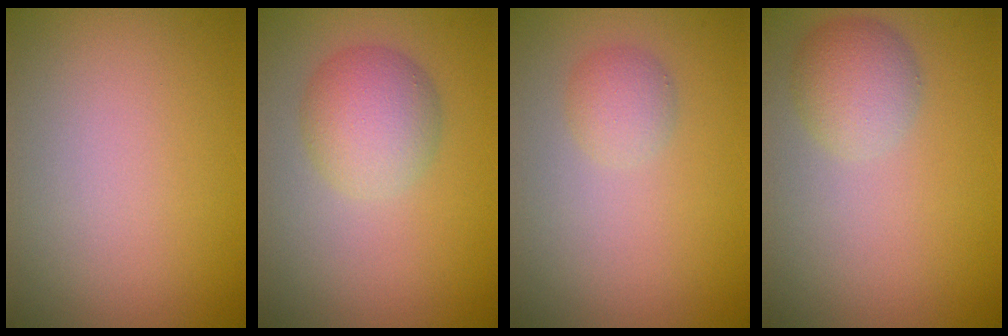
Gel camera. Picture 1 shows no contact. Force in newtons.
{"total": 4.0, "press": 4.0, "slide": 0.1}
{"total": 1.7, "press": 1.7, "slide": 0.1}
{"total": 2.9, "press": 2.9, "slide": 0.0}